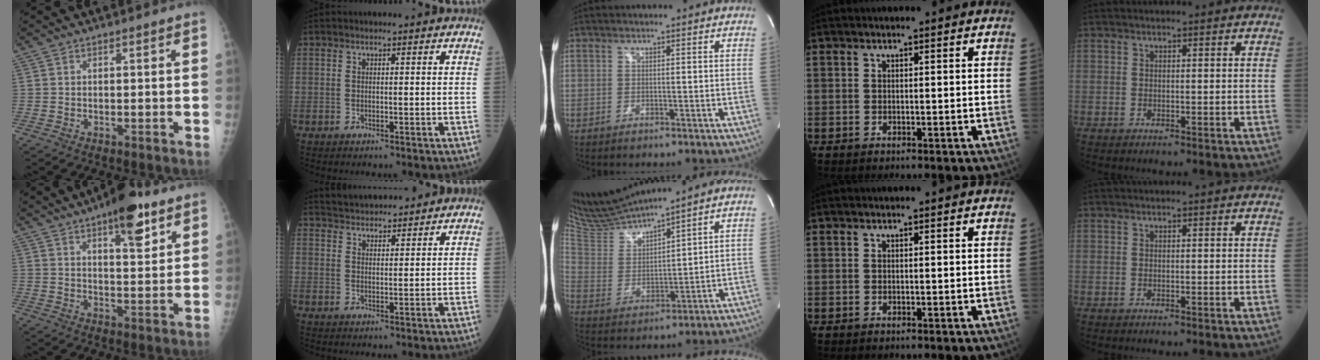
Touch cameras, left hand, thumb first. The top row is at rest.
{"thumb": {"total": 10.8, "force": [6.3, 3.7, 8.0], "torque": [-0.094, -0.030, 0.089]}, "index": {"total": 7.5, "force": [7.2, 1.2, 1.5], "torque": [-0.027, 0.023, 0.109]}, "middle": {"total": 11.9, "force": [11.2, -0.7, 4.1], "torque": [-0.097, 0.003, 0.228]}}